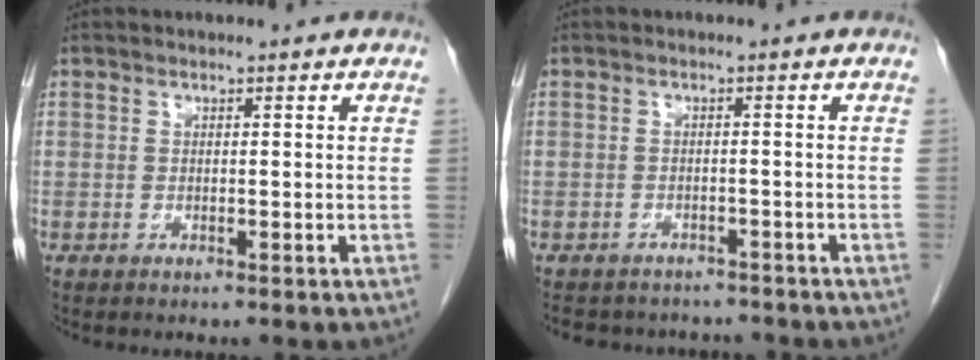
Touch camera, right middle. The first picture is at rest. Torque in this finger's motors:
{"motor_torque": [0.08, -0.08, 0.00, 0.00]}